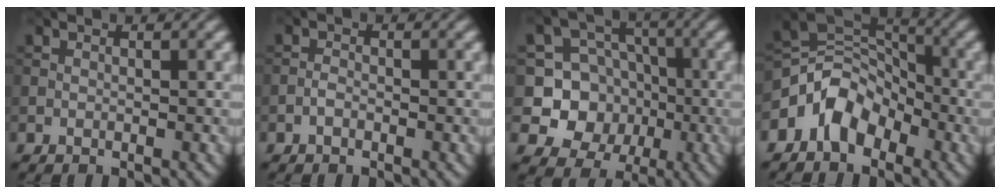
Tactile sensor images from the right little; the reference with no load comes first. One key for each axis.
{"total": 0.8, "fx": -0.5, "fy": 0.4, "fz": 0.5, "tx": -0.010, "ty": 0.001, "tz": -0.013}
{"total": 7.5, "fx": -1.2, "fy": 7.1, "fz": 2.3, "tx": -0.022, "ty": 0.003, "tz": -0.048}
{"total": 5.5, "fx": -3.0, "fy": 3.8, "fz": 2.6, "tx": -0.032, "ty": 0.010, "tz": -0.068}